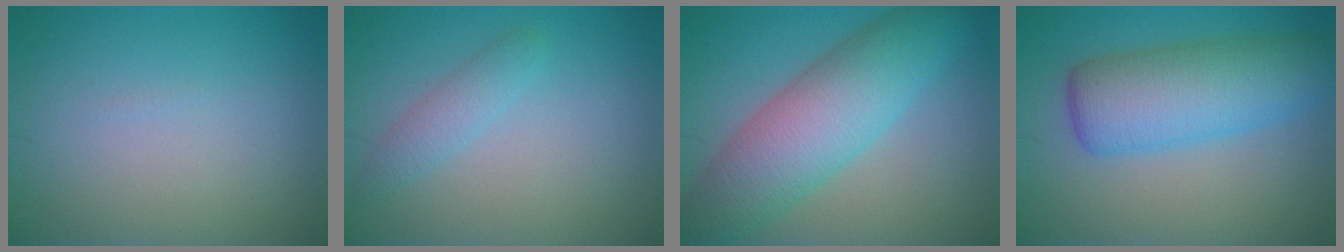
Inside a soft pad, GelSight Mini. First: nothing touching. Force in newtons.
{"total": 1.9, "press": 1.9, "slide": 0.1}
{"total": 8.4, "press": 8.4, "slide": 0.3}
{"total": 7.6, "press": 7.6, "slide": 0.2}